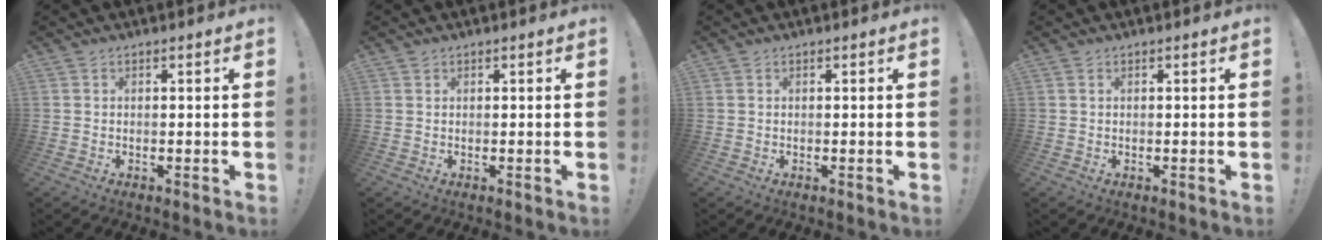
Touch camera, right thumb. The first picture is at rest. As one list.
[{"total": 0.5, "force": [0.4, 0.4, 0.0], "torque": [0.002, -0.001, 0.007]}, {"total": 0.0}, {"total": 0.0}]